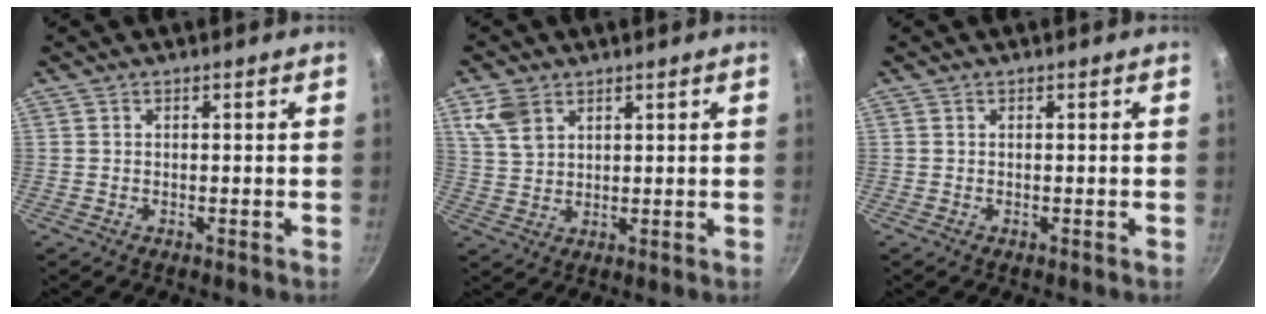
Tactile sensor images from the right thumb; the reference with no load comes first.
{"total": 6.4, "force": [3.5, 4.2, 3.5], "torque": [-0.059, -0.006, 0.075]}
{"total": 0.0}